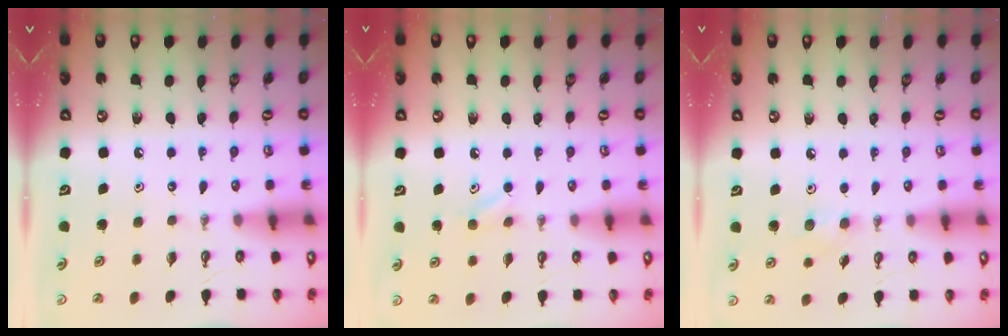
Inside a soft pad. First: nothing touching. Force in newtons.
{"total": 3.8, "press": 3.7, "slide": 0.5}
{"total": 7.4, "press": 6.9, "slide": 2.7}